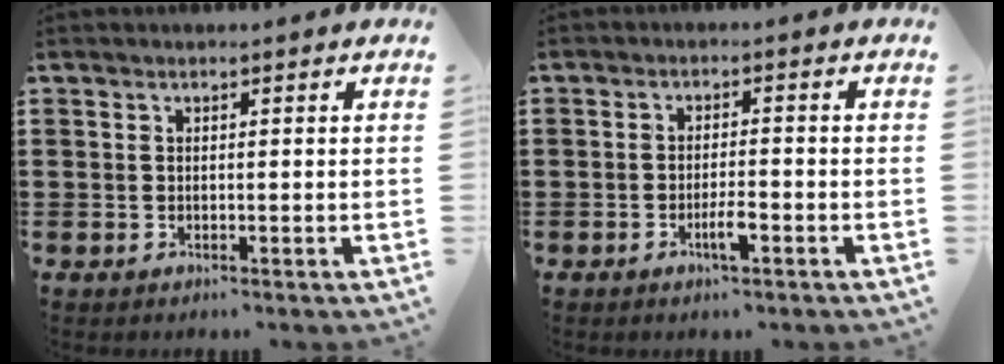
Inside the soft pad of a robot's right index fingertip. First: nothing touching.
{"total": 3.2, "force": [-1.6, 0.7, 2.7], "torque": [-0.052, 0.001, -0.032]}